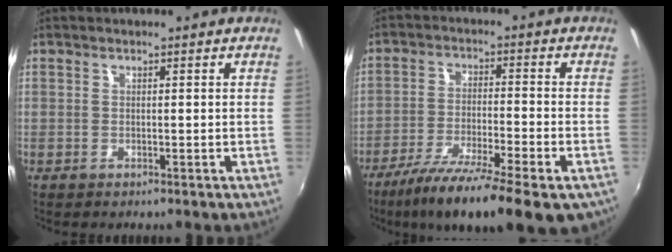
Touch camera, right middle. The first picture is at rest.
{"total": 17.9, "force": [-12.4, 3.6, 12.4], "torque": [-0.220, -0.045, -0.198]}